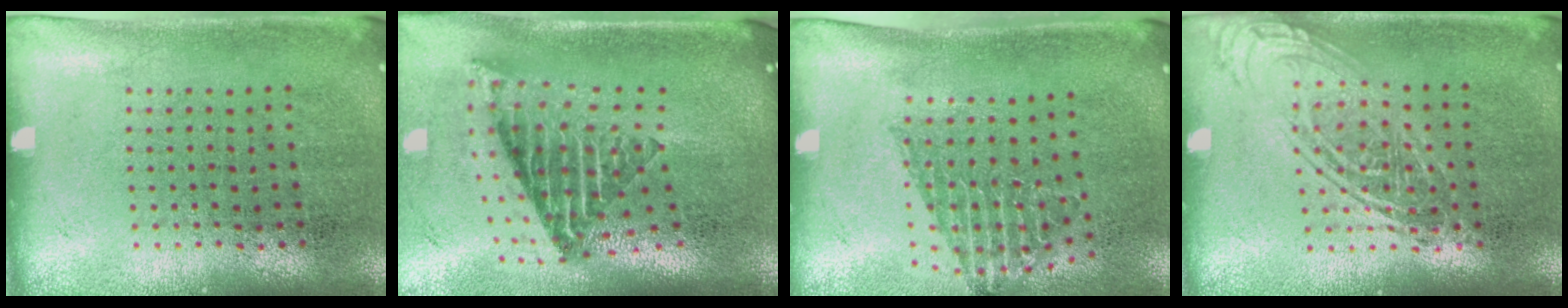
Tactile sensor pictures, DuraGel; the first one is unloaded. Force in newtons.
{"total": 2.9, "press": 1.8, "slide": 2.3}
{"total": 1.3, "press": 1.0, "slide": 0.9}
{"total": 1.6, "press": 1.6, "slide": 0.1}